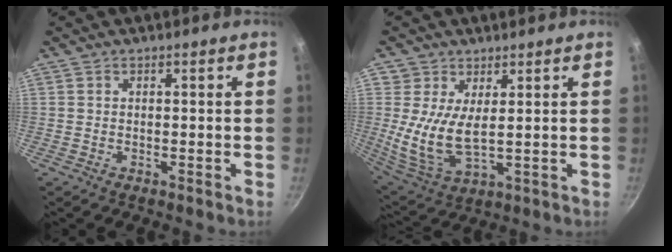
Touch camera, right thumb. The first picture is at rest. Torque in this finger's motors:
{"motor_torque": [1.46, 1.49, 0.66, -0.42, 0.18]}